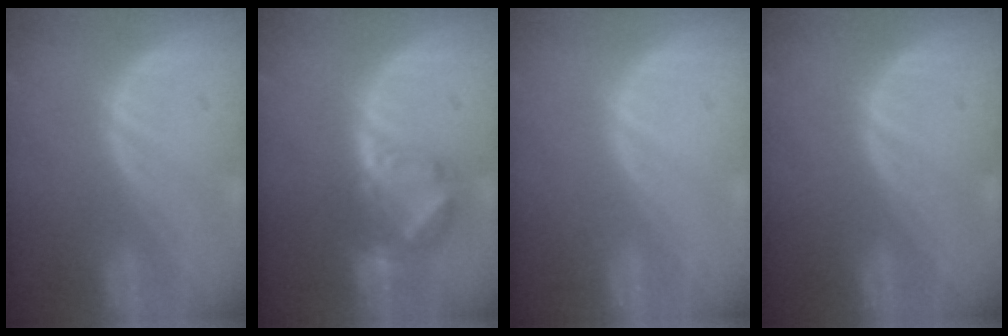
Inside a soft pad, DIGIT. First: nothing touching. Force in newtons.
{"total": 7.2, "press": 6.3, "slide": 3.4}
{"total": 0.0}
{"total": 0.0}